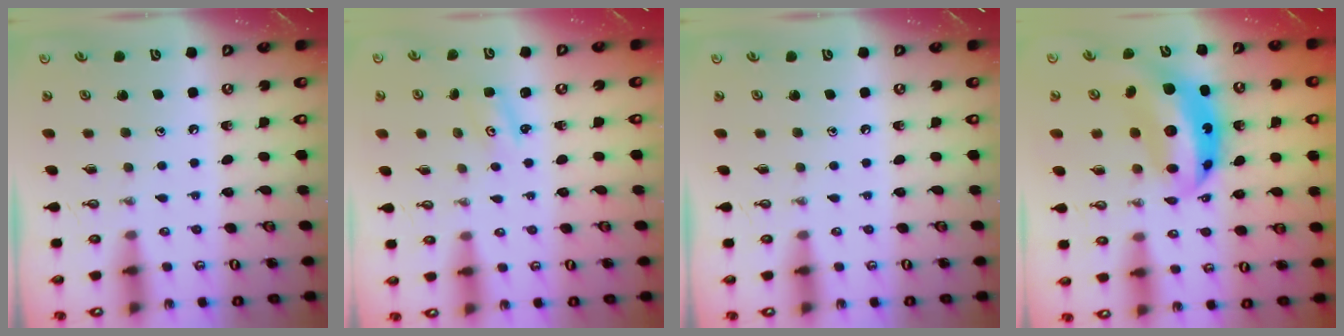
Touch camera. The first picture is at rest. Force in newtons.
{"total": 2.0, "press": 2.0, "slide": 0.2}
{"total": 0.0}
{"total": 13.4, "press": 13.3, "slide": 1.3}